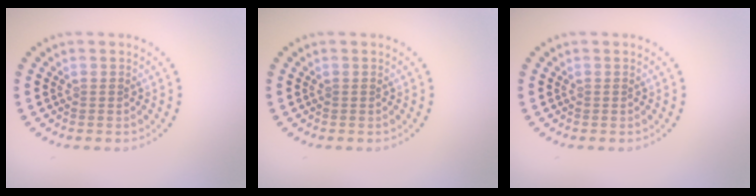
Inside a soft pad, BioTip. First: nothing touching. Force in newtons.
{"total": 0.0}
{"total": 0.0}